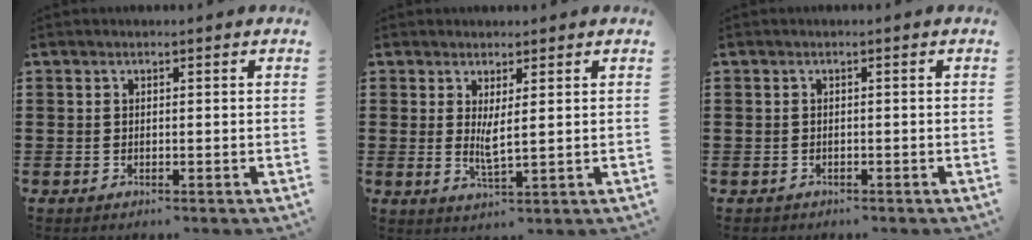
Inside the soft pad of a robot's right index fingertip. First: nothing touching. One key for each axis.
{"total": 2.8, "fx": 0.9, "fy": 0.3, "fz": 2.7, "tx": -0.054, "ty": -0.004, "tz": 0.017}
{"total": 0.8, "fx": -0.6, "fy": 0.5, "fz": -0.1, "tx": -0.001, "ty": 0.003, "tz": -0.016}